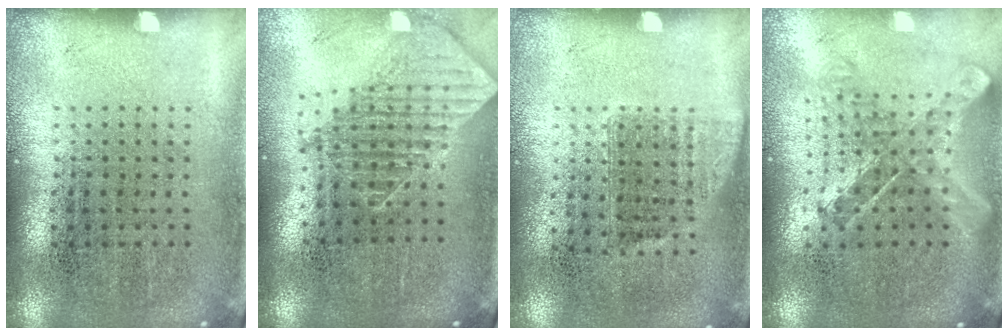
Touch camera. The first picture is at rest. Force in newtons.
{"total": 1.9, "press": 1.4, "slide": 1.2}
{"total": 0.8, "press": 0.7, "slide": 0.4}
{"total": 0.9, "press": 0.9, "slide": 0.1}